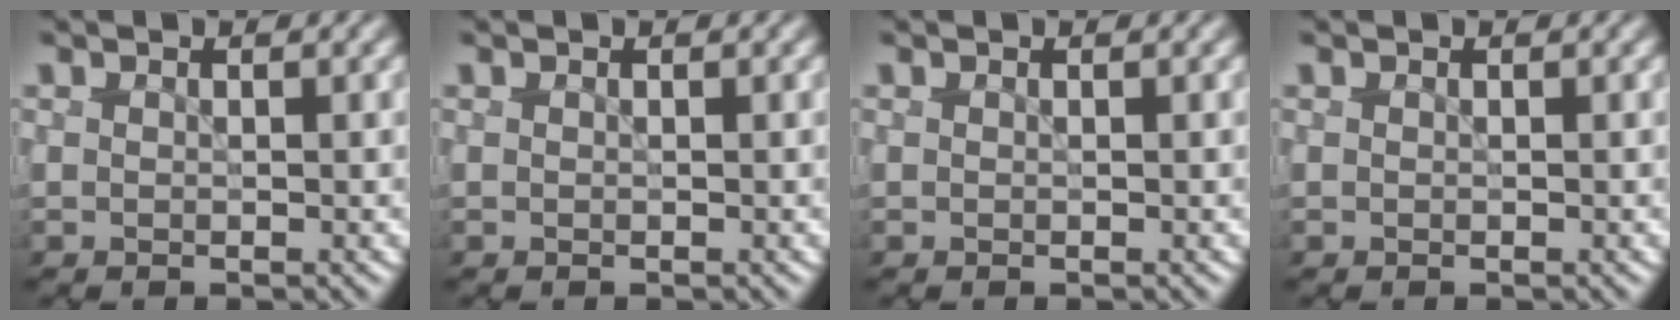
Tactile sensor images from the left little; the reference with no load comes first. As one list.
[{"total": 0.0}, {"total": 0.0}, {"total": 0.0}]